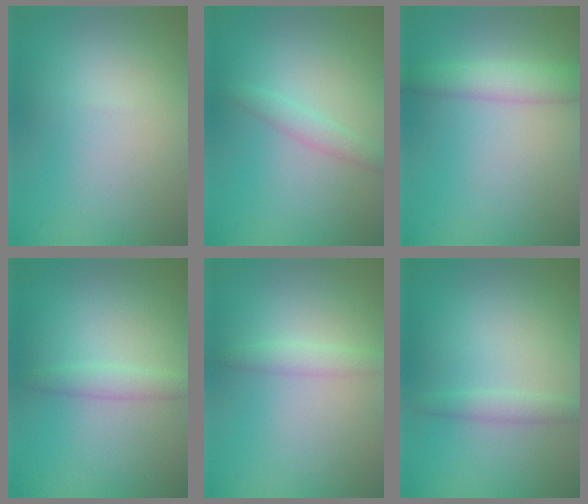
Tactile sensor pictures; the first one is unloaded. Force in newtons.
{"total": 1.4, "press": 1.4, "slide": 0.1}
{"total": 2.9, "press": 2.9, "slide": 0.1}
{"total": 1.5, "press": 1.5, "slide": 0.1}
{"total": 1.3, "press": 1.3, "slide": 0.1}
{"total": 1.3, "press": 1.3, "slide": 0.1}